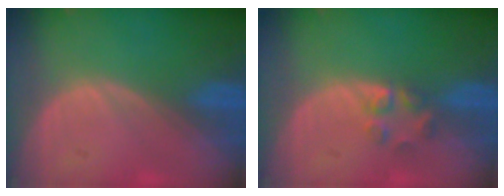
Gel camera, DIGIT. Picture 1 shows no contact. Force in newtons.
{"total": 2.6, "press": 2.6, "slide": 0.2}